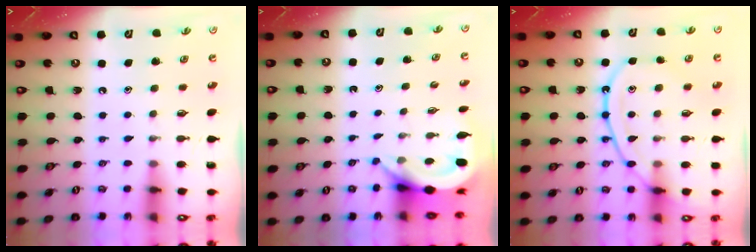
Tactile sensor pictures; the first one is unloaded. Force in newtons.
{"total": 4.4, "press": 4.4, "slide": 0.2}
{"total": 11.9, "press": 11.9, "slide": 1.4}